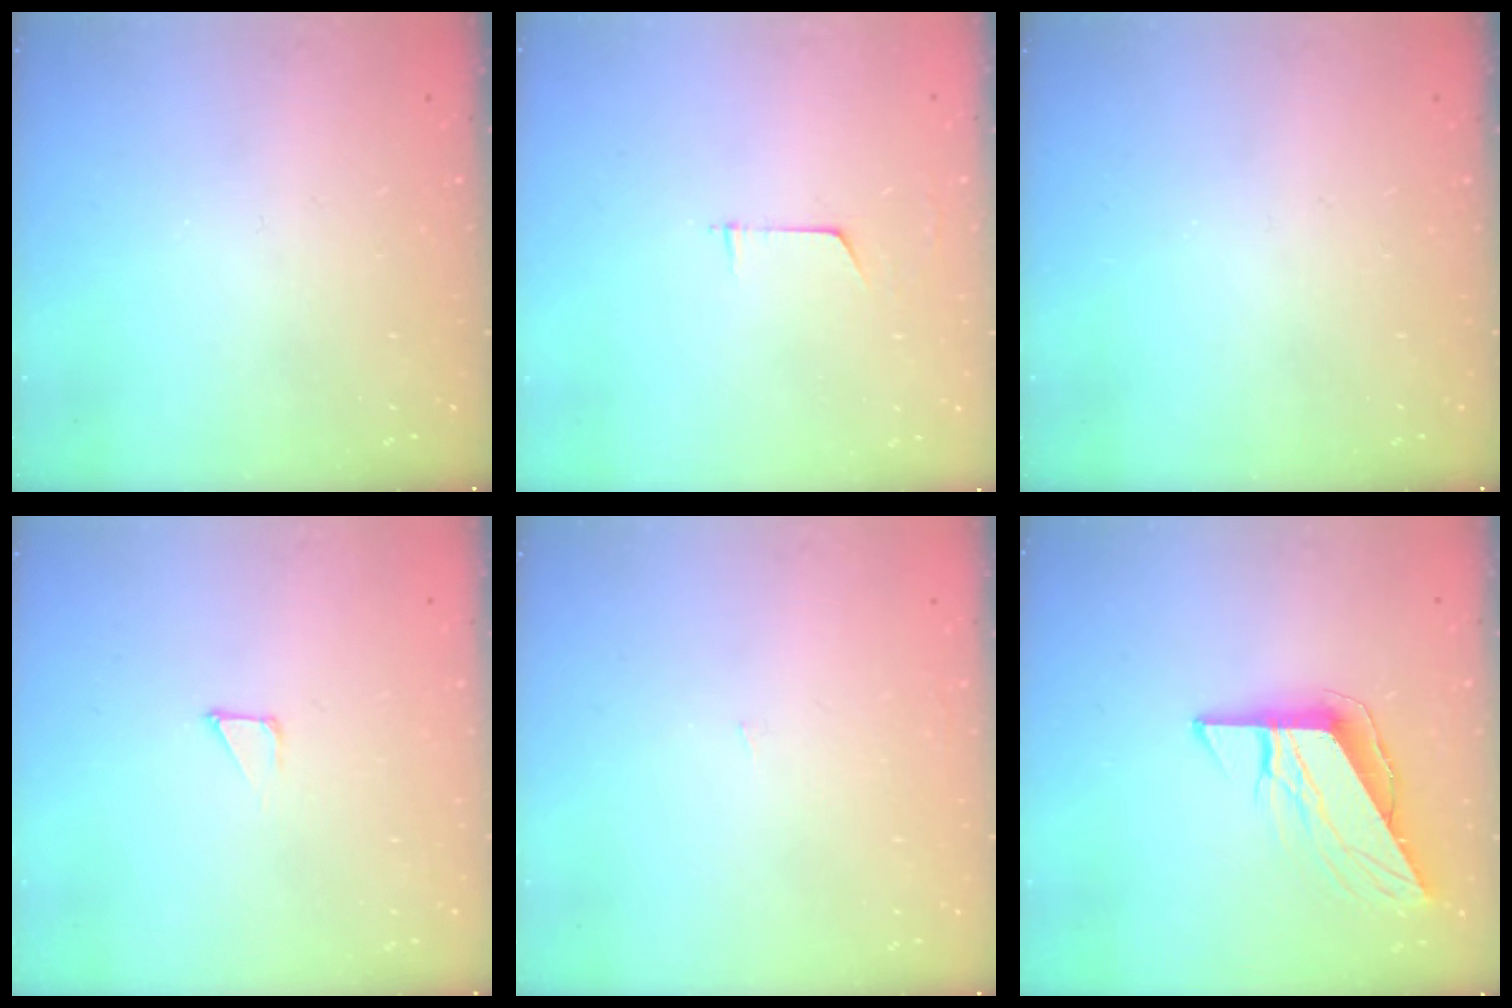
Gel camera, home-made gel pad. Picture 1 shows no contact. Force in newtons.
{"total": 3.2, "press": 3.2, "slide": 0.3}
{"total": 0.0}
{"total": 1.2, "press": 1.2, "slide": 0.0}
{"total": 0.9, "press": 0.9, "slide": 0.0}
{"total": 9.4, "press": 9.4, "slide": 1.0}